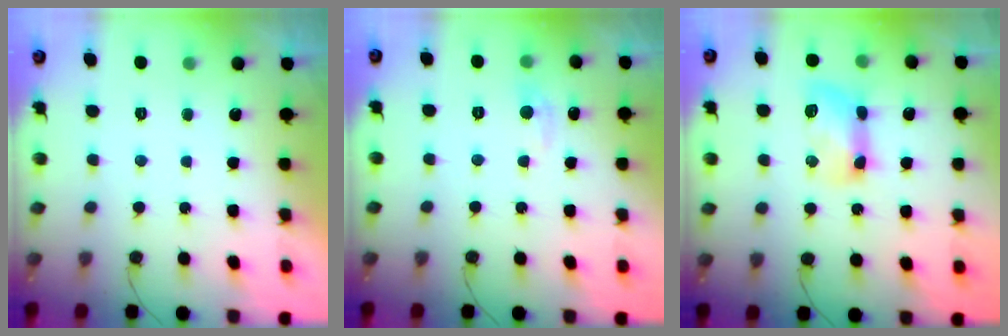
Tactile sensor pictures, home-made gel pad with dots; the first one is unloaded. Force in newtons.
{"total": 4.2, "press": 4.1, "slide": 0.6}
{"total": 10.3, "press": 10.2, "slide": 0.8}